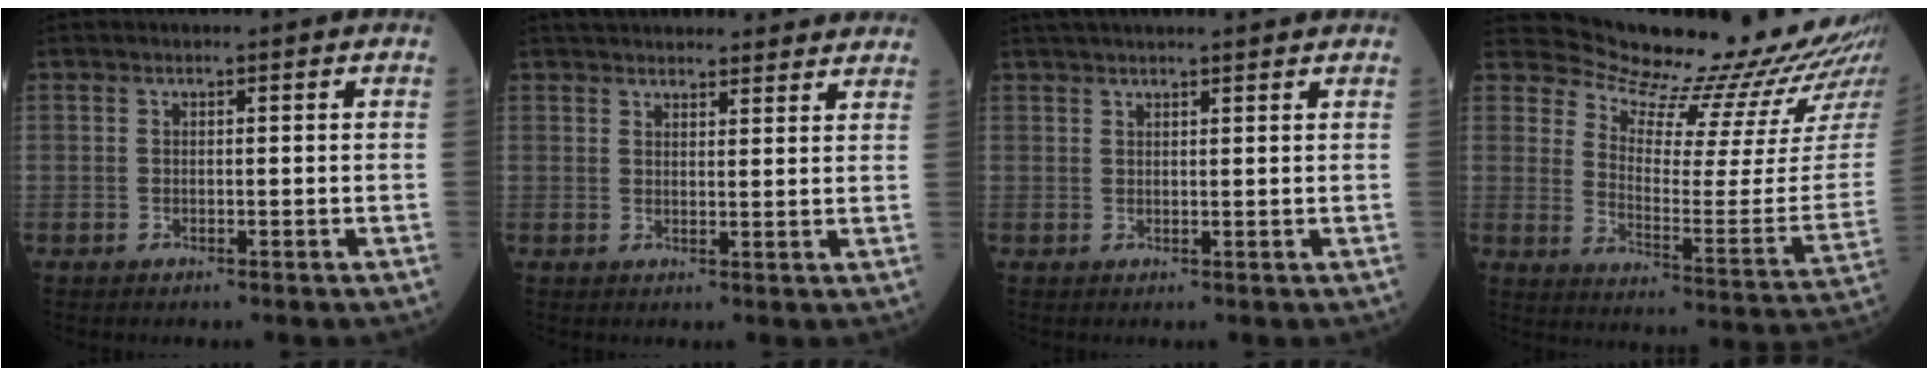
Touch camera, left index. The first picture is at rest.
{"total": 14.8, "force": [13.6, 3.3, 4.8], "torque": [-0.048, 0.034, 0.172]}
{"total": 9.0, "force": [8.1, 0.6, 3.8], "torque": [-0.055, 0.035, 0.109]}
{"total": 17.9, "force": [17.5, -0.3, 4.1], "torque": [-0.076, -0.123, 0.224]}